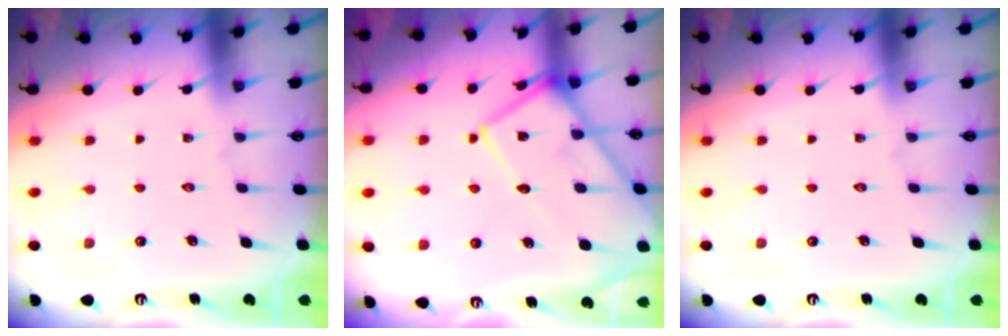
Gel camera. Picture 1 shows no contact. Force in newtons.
{"total": 14.1, "press": 14.1, "slide": 1.2}
{"total": 0.0}